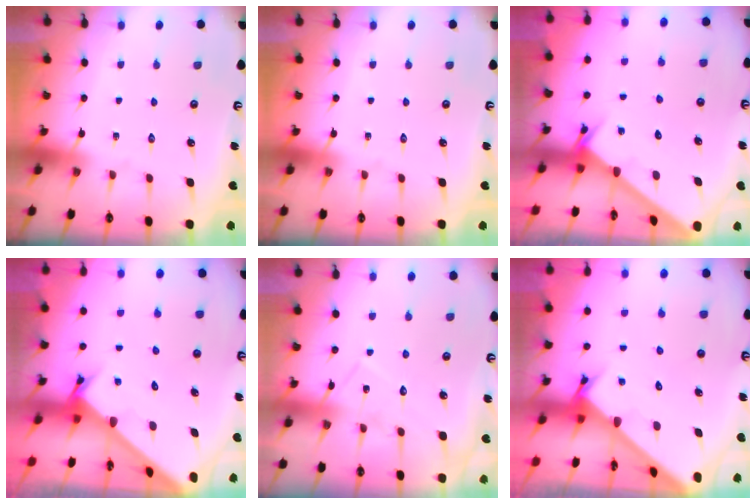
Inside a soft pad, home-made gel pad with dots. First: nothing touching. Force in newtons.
{"total": 0.0}
{"total": 2.3, "press": 2.3, "slide": 0.2}
{"total": 2.6, "press": 2.6, "slide": 0.3}
{"total": 8.4, "press": 8.4, "slide": 0.7}
{"total": 2.6, "press": 2.6, "slide": 0.3}